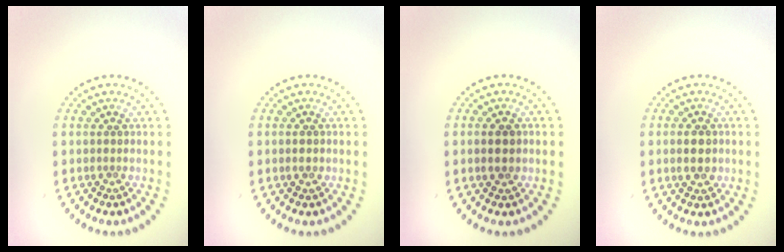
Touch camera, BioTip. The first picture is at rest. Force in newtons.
{"total": 1.1, "press": 1.1, "slide": 0.1}
{"total": 2.4, "press": 2.4, "slide": 0.0}
{"total": 2.6, "press": 2.6, "slide": 0.2}